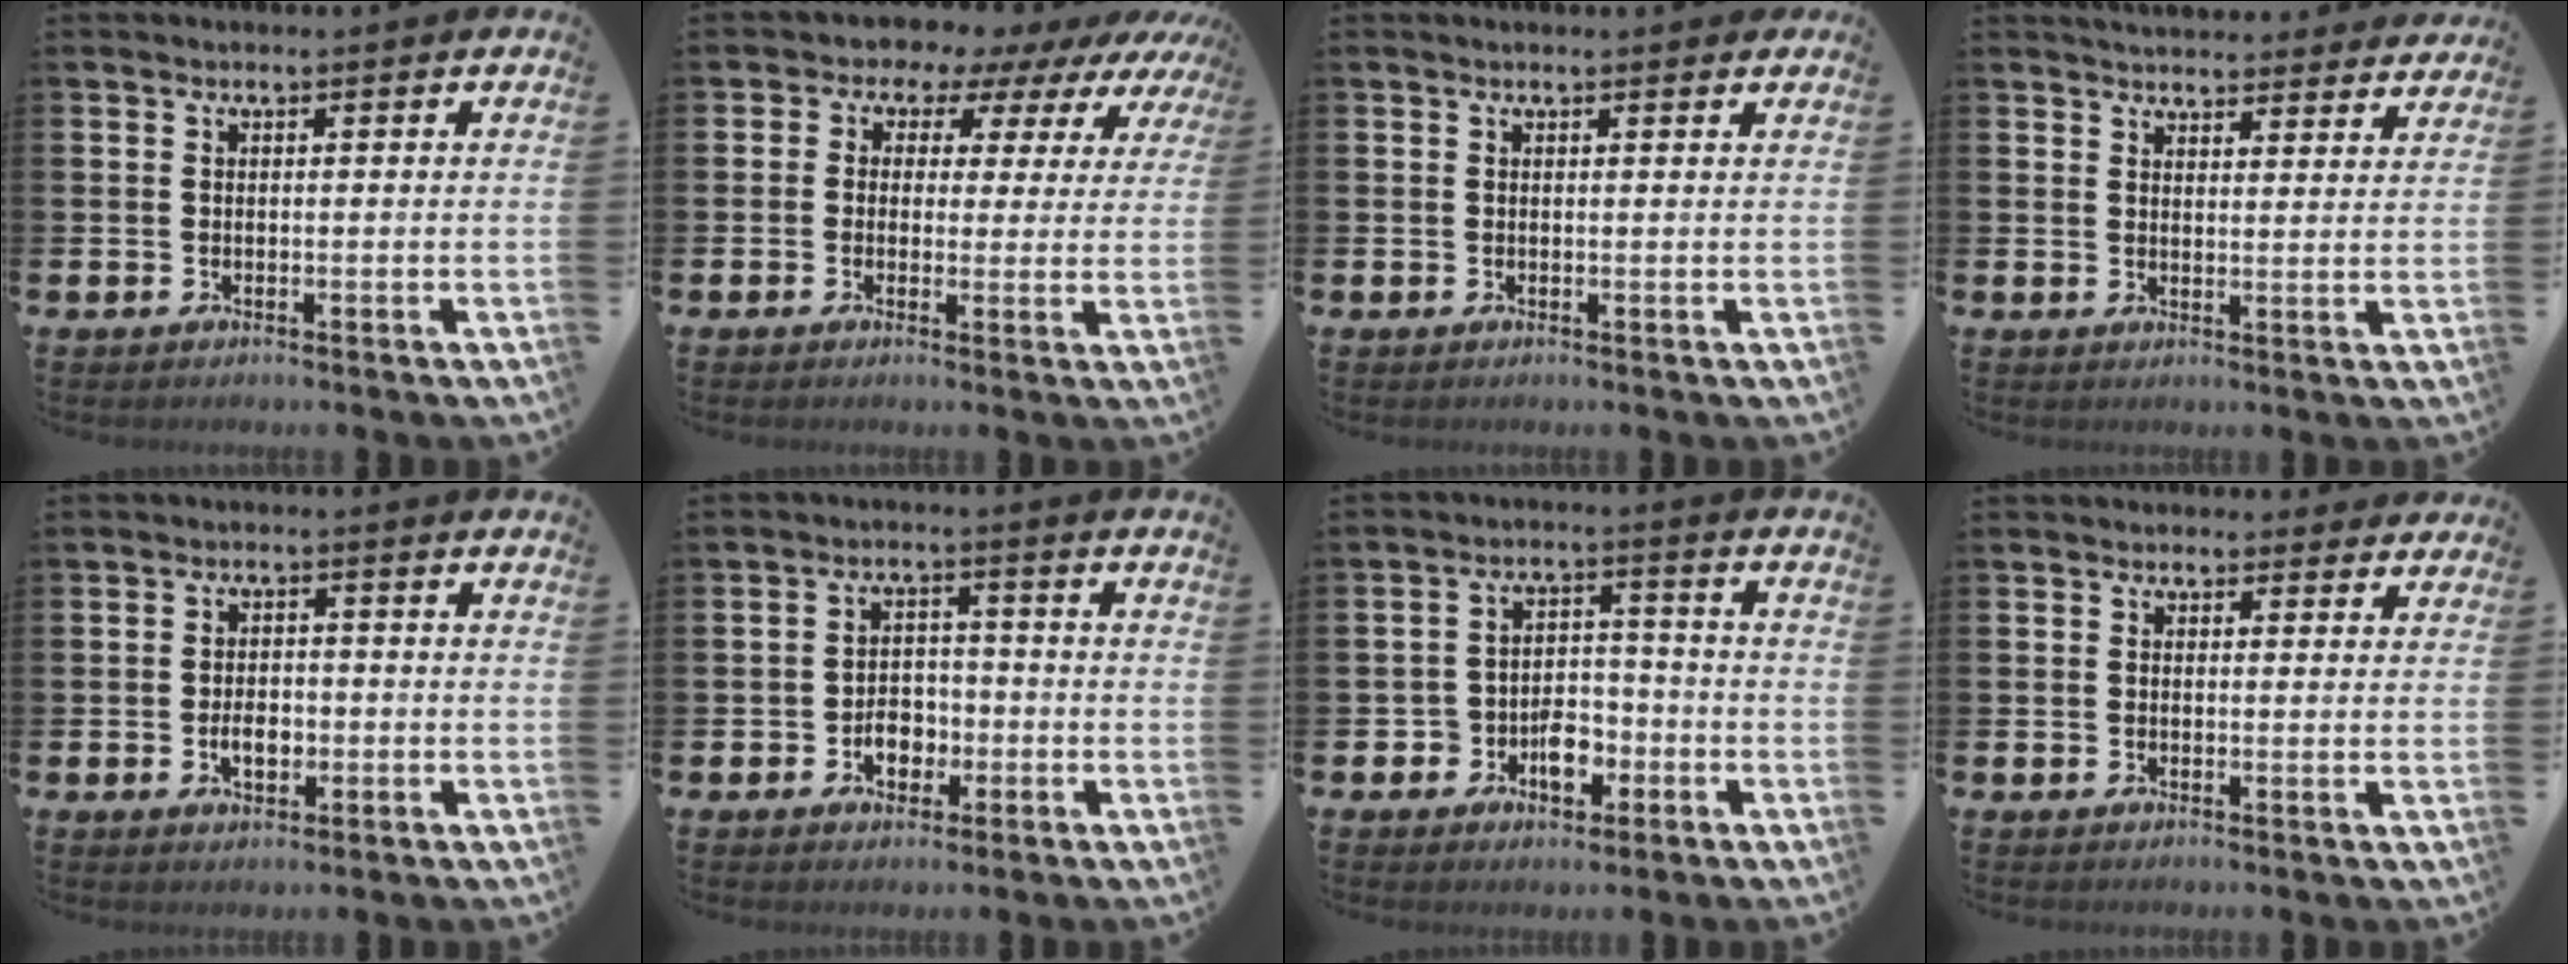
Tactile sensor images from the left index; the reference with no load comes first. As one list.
[{"total": 4.4, "force": [3.2, 2.9, 0.5], "torque": [-0.039, -0.032, 0.049]}, {"total": 0.7, "force": [0.6, 0.1, 0.3], "torque": [0.002, -0.001, 0.009]}, {"total": 4.4, "force": [4.3, 0.6, 0.2], "torque": [-0.005, -0.029, 0.077]}, {"total": 3.3, "force": [-0.8, 2.1, 2.4], "torque": [-0.030, -0.004, -0.019]}, {"total": 3.9, "force": [-1.5, 2.9, 2.2], "torque": [-0.029, 0.000, -0.035]}, {"total": 5.2, "force": [-2.5, 3.7, 2.7], "torque": [-0.042, 0.008, -0.050]}, {"total": 1.5, "force": [1.3, 0.8, 0.1], "torque": [0.011, 0.000, 0.020]}]